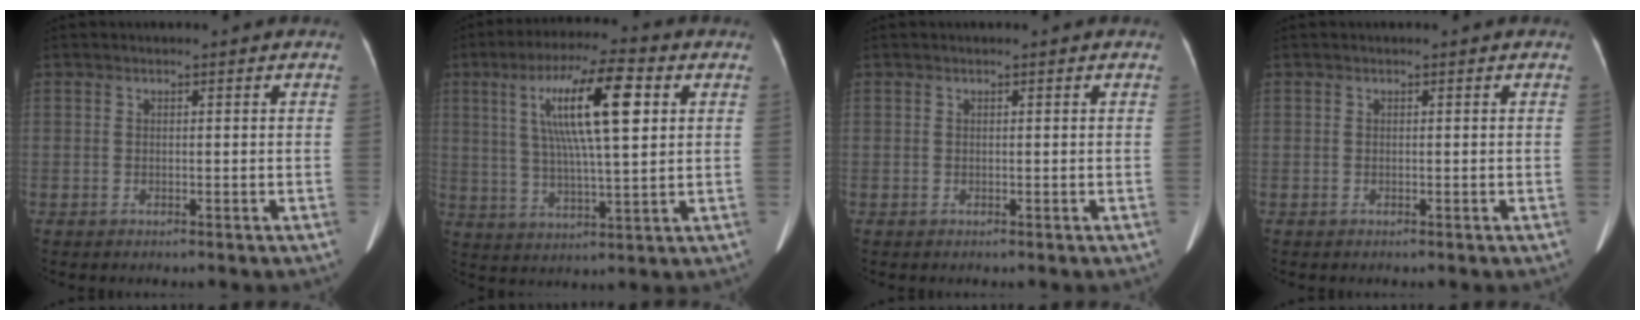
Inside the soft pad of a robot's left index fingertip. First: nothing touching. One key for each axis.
{"total": 13.7, "fx": 4.1, "fy": 2.1, "fz": 12.9, "tx": -0.240, "ty": 0.020, "tz": 0.071}
{"total": 0.0}
{"total": 0.0}